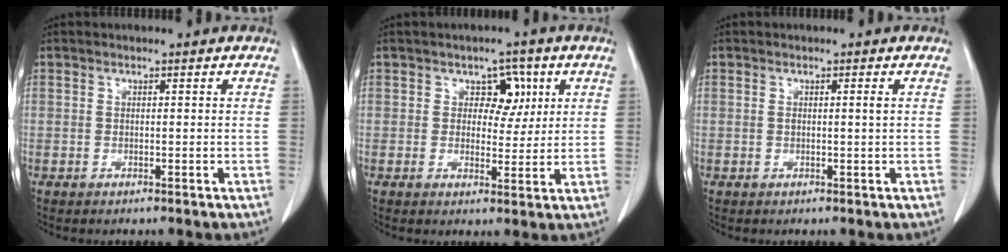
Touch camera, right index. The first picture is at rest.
{"total": 4.7, "force": [1.8, 3.3, 2.9], "torque": [-0.024, 0.003, 0.024]}
{"total": 1.1, "force": [0.4, -0.2, 1.1], "torque": [-0.018, -0.001, 0.005]}